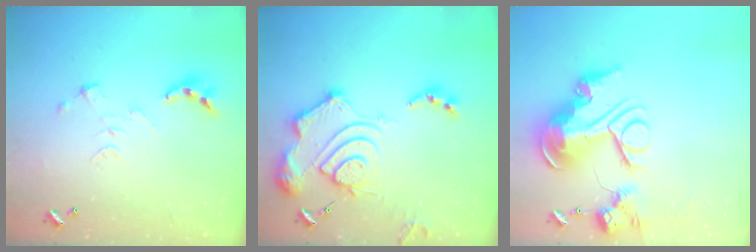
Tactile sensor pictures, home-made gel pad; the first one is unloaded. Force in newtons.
{"total": 18.3, "press": 18.2, "slide": 1.7}
{"total": 0.7, "press": 0.7, "slide": 0.0}